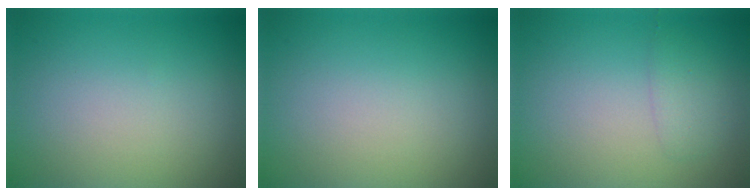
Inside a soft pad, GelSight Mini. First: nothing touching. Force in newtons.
{"total": 0.0}
{"total": 1.4, "press": 1.4, "slide": 0.1}